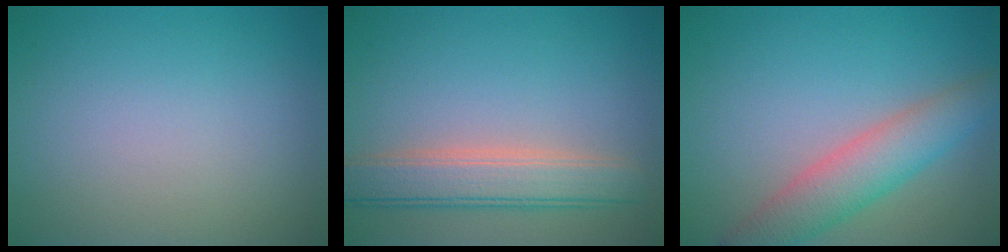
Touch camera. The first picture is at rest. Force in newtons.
{"total": 4.7, "press": 4.7, "slide": 0.5}
{"total": 4.9, "press": 4.9, "slide": 0.3}